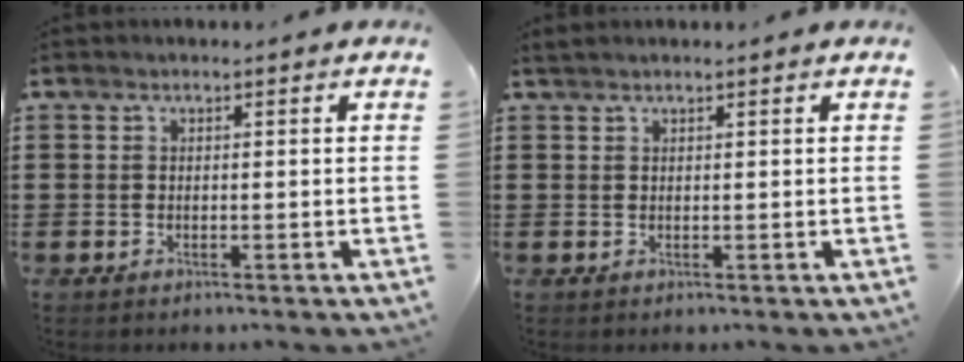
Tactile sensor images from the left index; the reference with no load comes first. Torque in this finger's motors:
{"motor_torque": [-0.05, -0.17, 0.05, 0.00]}